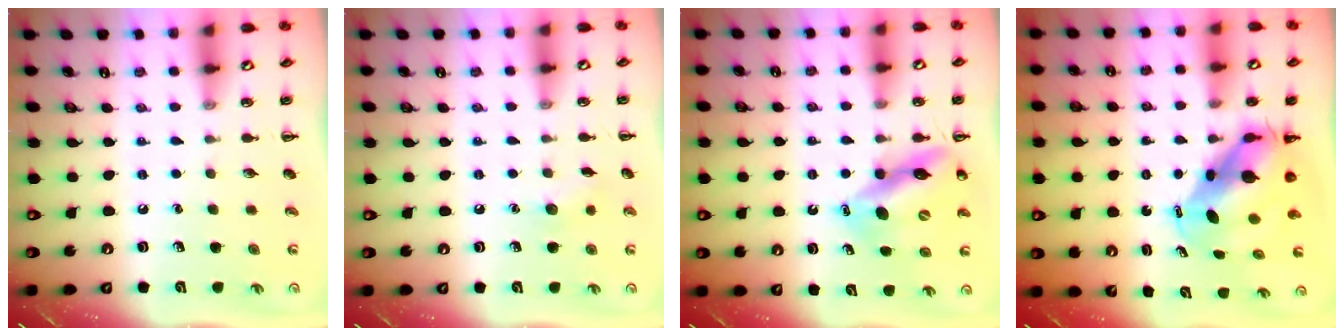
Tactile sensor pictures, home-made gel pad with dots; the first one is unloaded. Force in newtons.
{"total": 6.5, "press": 6.4, "slide": 1.4}
{"total": 12.4, "press": 11.9, "slide": 3.5}
{"total": 7.8, "press": 7.5, "slide": 2.2}